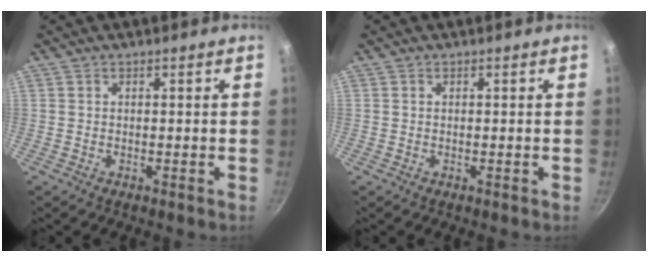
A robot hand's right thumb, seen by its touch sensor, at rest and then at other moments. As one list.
[{"total": 0.0}]